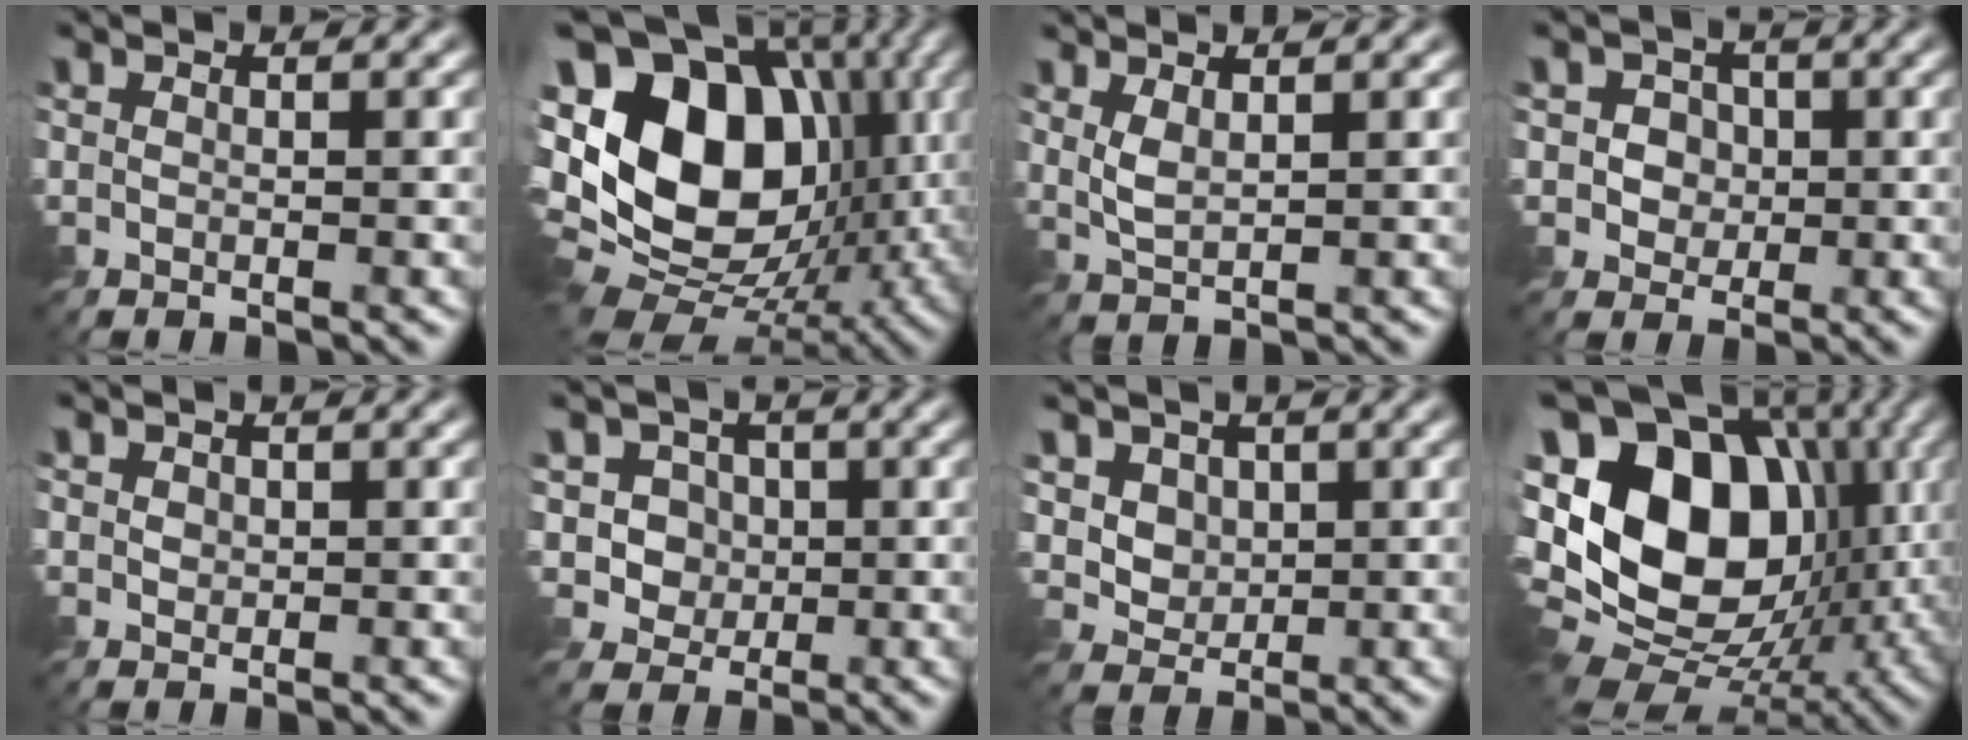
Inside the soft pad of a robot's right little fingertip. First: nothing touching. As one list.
[{"total": 18.8, "force": [1.0, 13.3, 13.3], "torque": [-0.247, 0.011, 0.032]}, {"total": 1.7, "force": [0.8, 0.5, 1.5], "torque": [-0.043, -0.003, 0.018]}, {"total": 3.8, "force": [0.8, 3.5, 1.4], "torque": [-0.020, 0.007, 0.011]}, {"total": 0.7, "force": [0.3, 0.7, 0.2], "torque": [-0.007, -0.002, 0.006]}, {"total": 4.1, "force": [0.8, 3.7, 1.5], "torque": [-0.033, 0.001, 0.012]}, {"total": 3.9, "force": [1.5, 3.1, 1.7], "torque": [-0.056, -0.006, 0.039]}, {"total": 19.4, "force": [0.8, 13.8, 13.6], "torque": [-0.253, 0.009, 0.033]}]